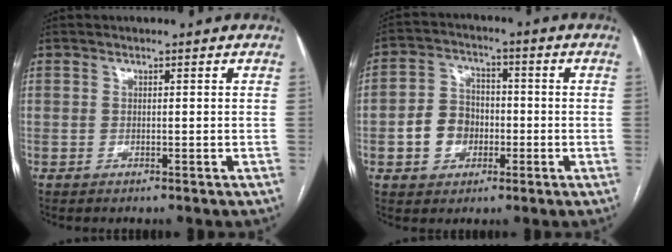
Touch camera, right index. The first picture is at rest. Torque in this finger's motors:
{"motor_torque": [0.99, -0.19, 0.16, 0.03]}